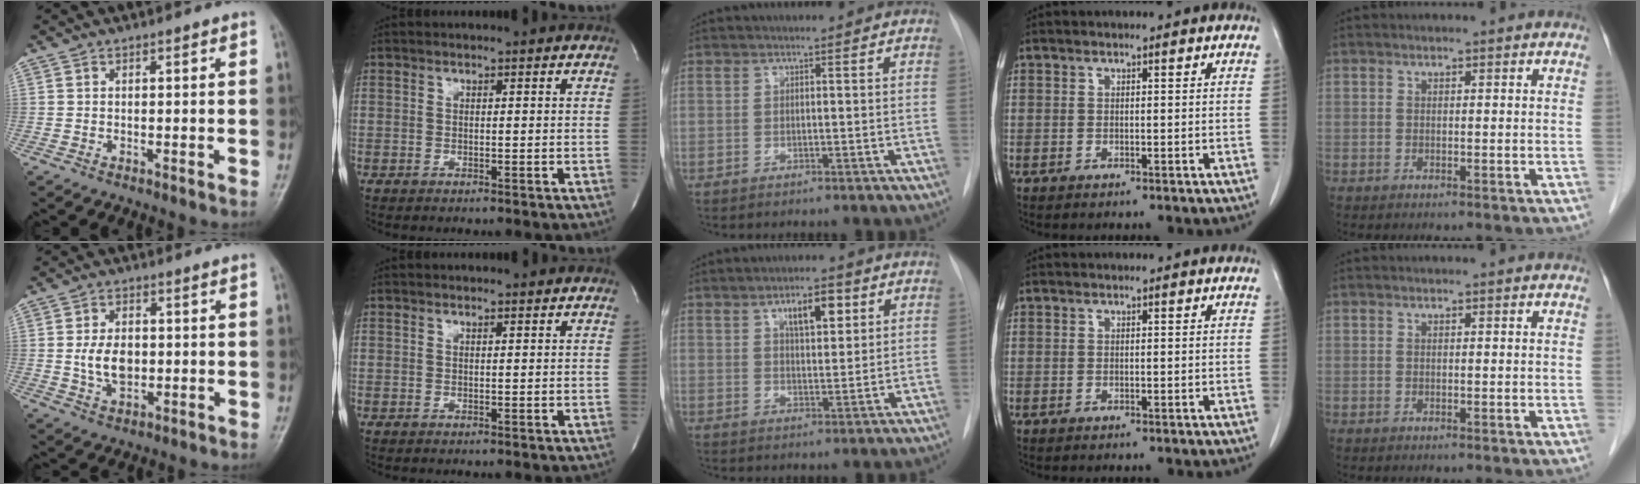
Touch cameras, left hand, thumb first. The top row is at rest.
{"thumb": {"total": 6.3, "force": [0.1, 3.9, 5.0], "torque": [-0.085, -0.001, 0.007]}, "middle": {"total": 5.9, "force": [2.7, 2.2, 4.7], "torque": [-0.075, 0.005, 0.044]}}